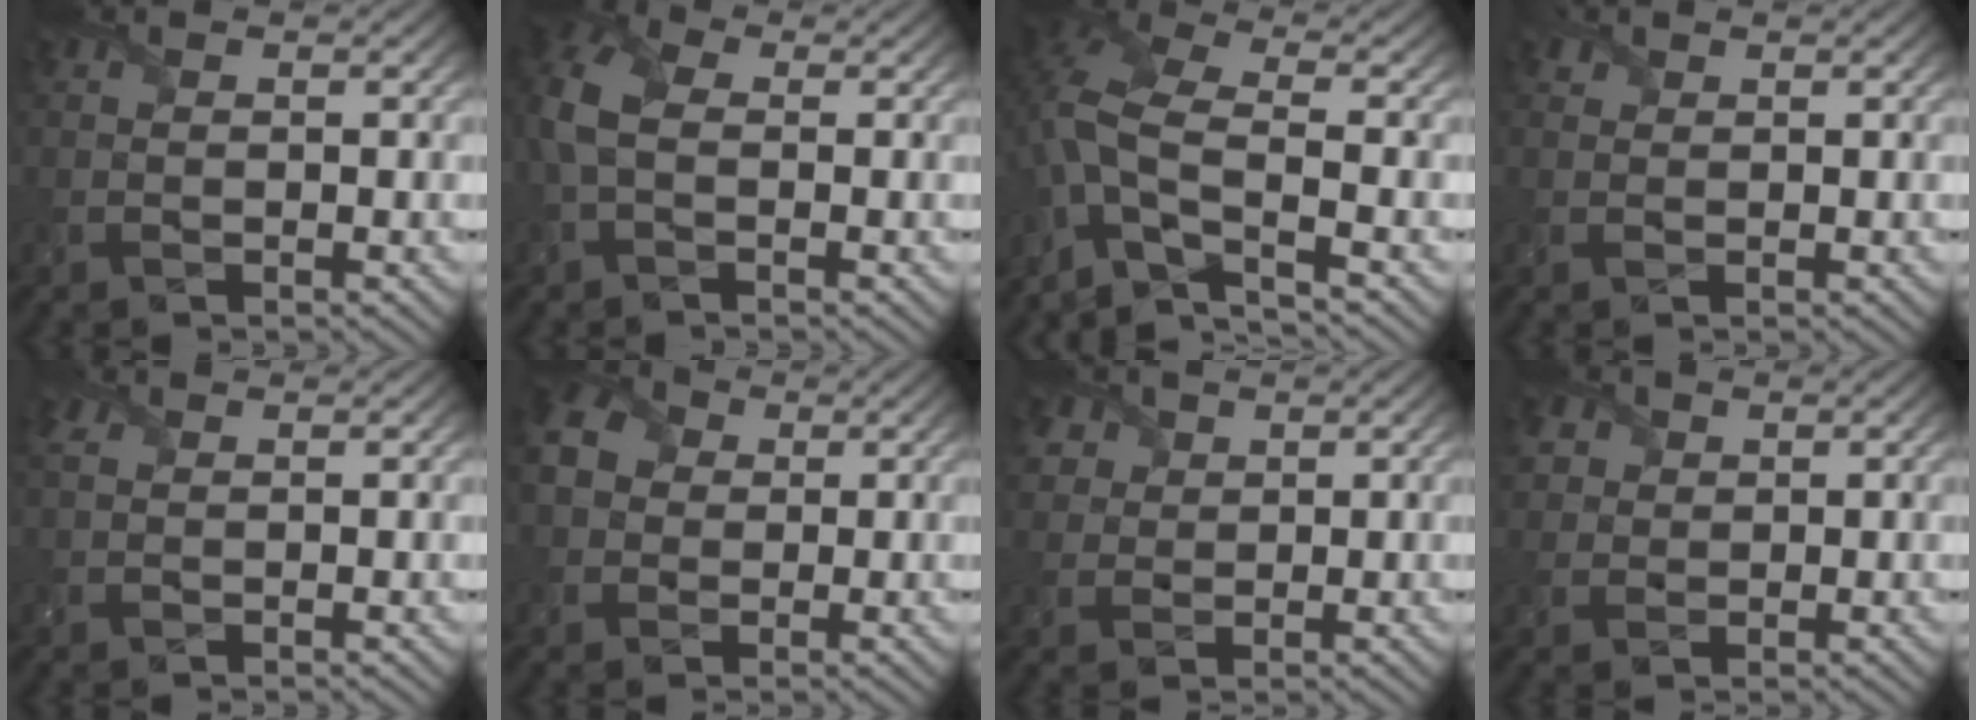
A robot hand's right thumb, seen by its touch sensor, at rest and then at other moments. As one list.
[{"total": 5.9, "force": [0.0, 3.8, 4.5], "torque": [-0.124, 0.007, -0.015]}, {"total": 8.4, "force": [-4.2, 2.8, 6.7], "torque": [-0.146, -0.003, -0.098]}, {"total": 1.1, "force": [0.9, 0.5, 0.0], "torque": [-0.001, 0.003, 0.018]}, {"total": 1.9, "force": [1.4, 0.9, 0.9], "torque": [-0.027, 0.008, 0.029]}, {"total": 6.1, "force": [0.7, 5.2, 3.0], "torque": [-0.088, 0.009, 0.005]}, {"total": 4.3, "force": [2.4, 3.3, 1.4], "torque": [-0.053, -0.005, 0.053]}, {"total": 3.7, "force": [1.7, 3.0, 1.1], "torque": [-0.046, -0.001, 0.038]}]